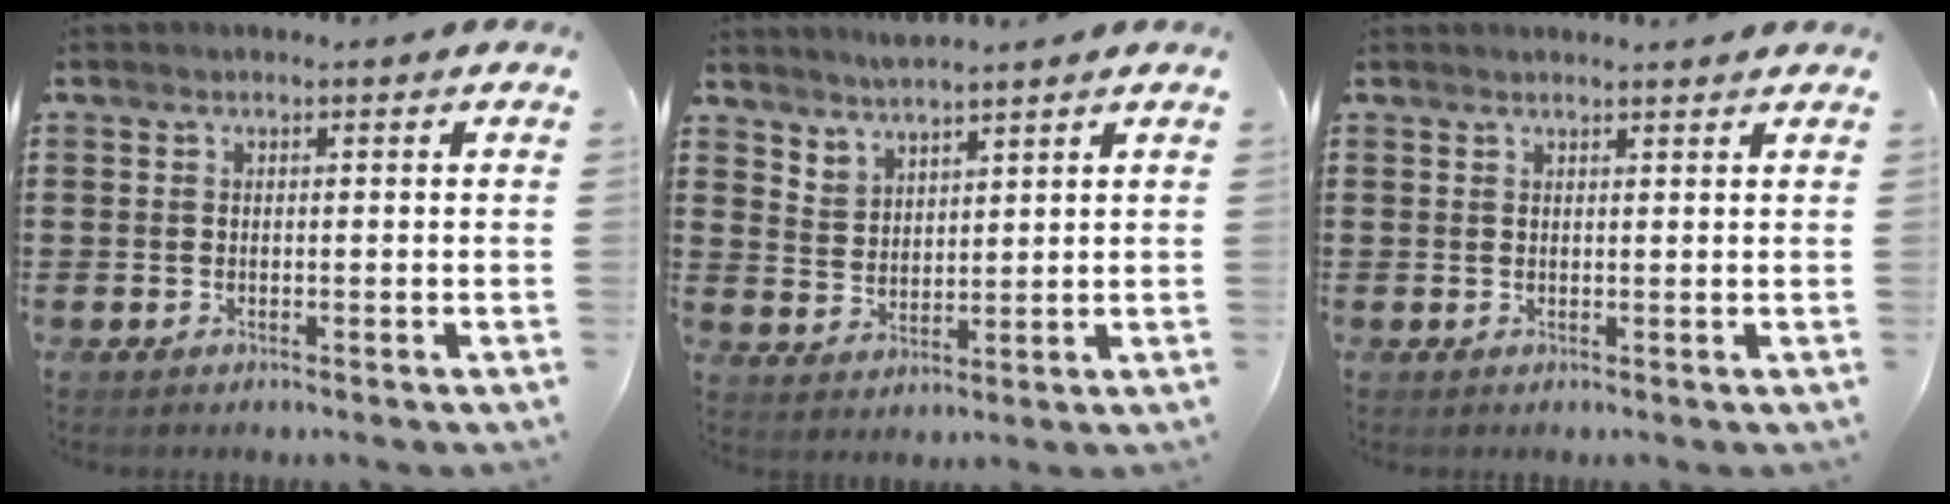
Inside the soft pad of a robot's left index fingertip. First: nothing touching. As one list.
[{"total": 3.7, "force": [3.6, 0.6, -0.4], "torque": [-0.003, -0.009, 0.070]}, {"total": 1.2, "force": [1.2, -0.1, 0.2], "torque": [-0.005, -0.002, 0.023]}]